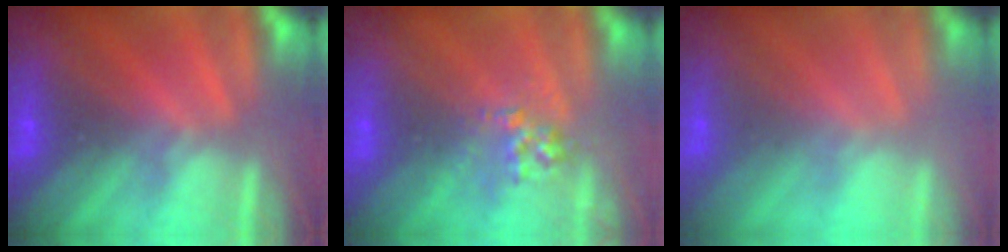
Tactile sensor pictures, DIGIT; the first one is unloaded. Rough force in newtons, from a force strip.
{"total": 2.6}
{"total": 2.0}